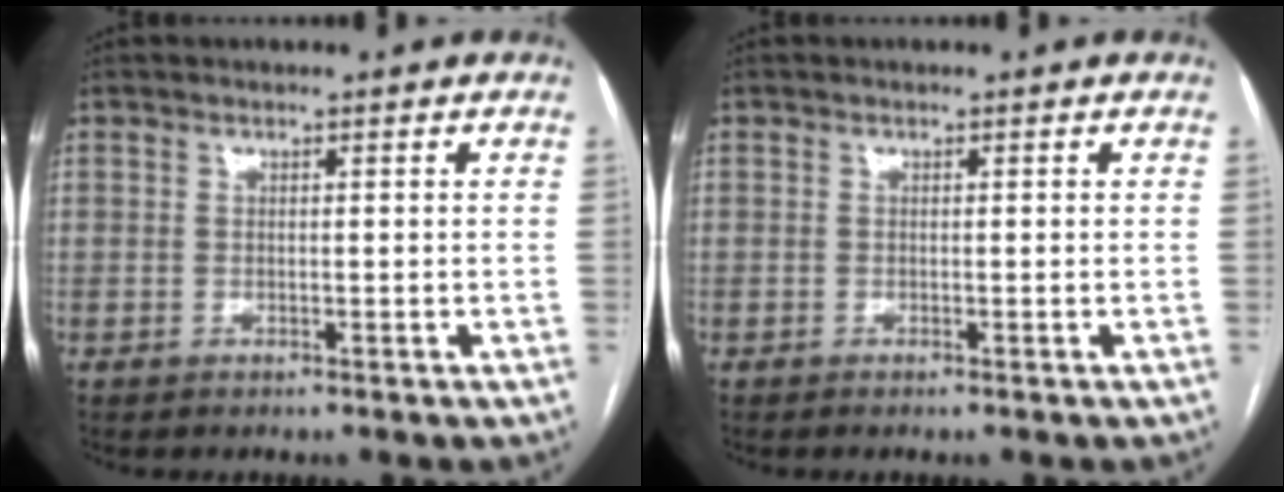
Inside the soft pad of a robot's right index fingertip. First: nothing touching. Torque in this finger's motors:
{"motor_torque": [0.03, -0.08, 0.03, 0.01]}